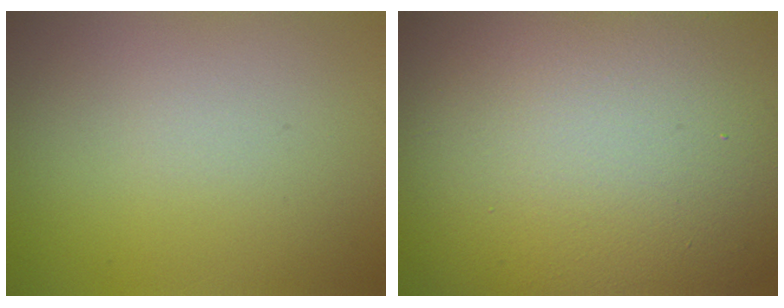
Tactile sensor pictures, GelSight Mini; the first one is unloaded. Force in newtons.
{"total": 21.0, "press": 21.0, "slide": 0.8}